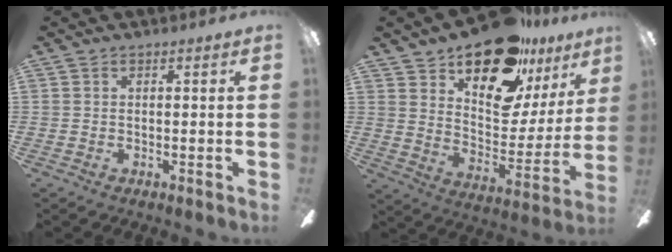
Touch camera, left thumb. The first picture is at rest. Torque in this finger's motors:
{"motor_torque": [0.67, 0.87, 1.24, -1.53, 0.11]}